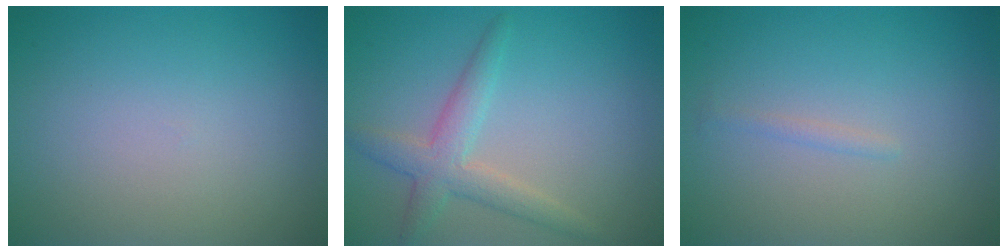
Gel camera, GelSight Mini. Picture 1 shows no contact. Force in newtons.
{"total": 3.3, "press": 3.3, "slide": 0.1}
{"total": 0.6, "press": 0.6, "slide": 0.0}